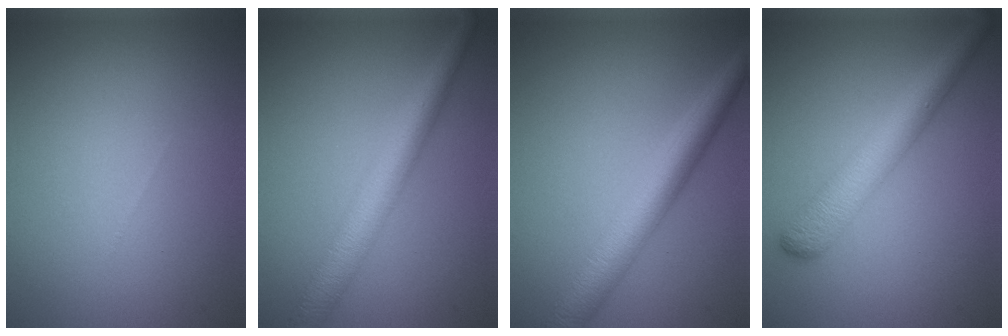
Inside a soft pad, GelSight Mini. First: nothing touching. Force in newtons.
{"total": 5.0, "press": 5.0, "slide": 0.0}
{"total": 5.4, "press": 5.4, "slide": 0.1}
{"total": 4.8, "press": 4.8, "slide": 0.2}